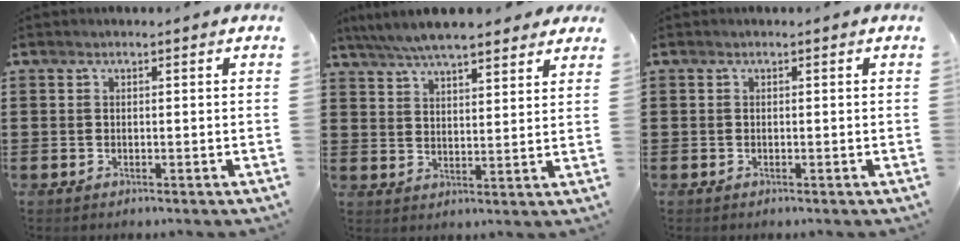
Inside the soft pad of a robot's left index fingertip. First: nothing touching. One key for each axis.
{"total": 6.5, "fx": 5.9, "fy": 0.9, "fz": 2.6, "tx": -0.070, "ty": -0.013, "tz": 0.107}
{"total": 0.0}